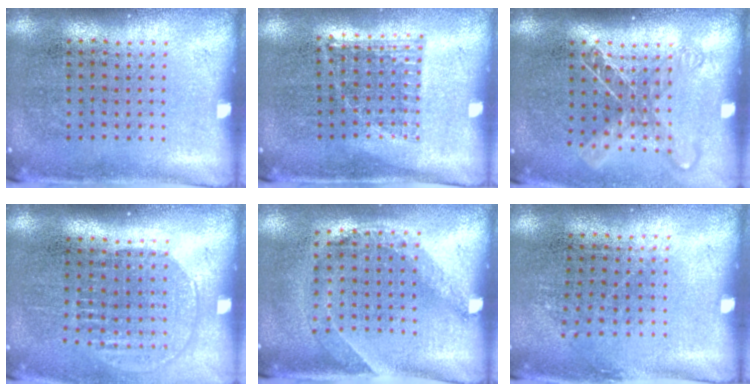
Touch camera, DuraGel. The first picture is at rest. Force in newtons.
{"total": 0.9, "press": 0.8, "slide": 0.2}
{"total": 1.4, "press": 1.2, "slide": 0.8}
{"total": 1.5, "press": 1.2, "slide": 0.8}
{"total": 1.4, "press": 1.0, "slide": 1.0}
{"total": 0.8, "press": 0.6, "slide": 0.5}